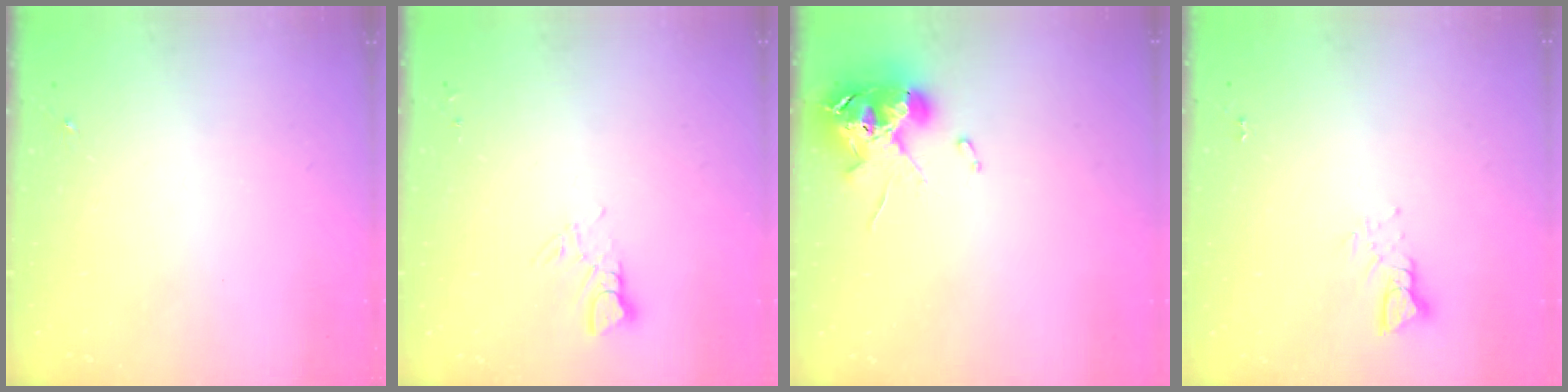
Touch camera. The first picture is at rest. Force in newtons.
{"total": 4.5, "press": 4.5, "slide": 0.5}
{"total": 10.8, "press": 10.7, "slide": 1.7}
{"total": 3.9, "press": 3.8, "slide": 0.3}